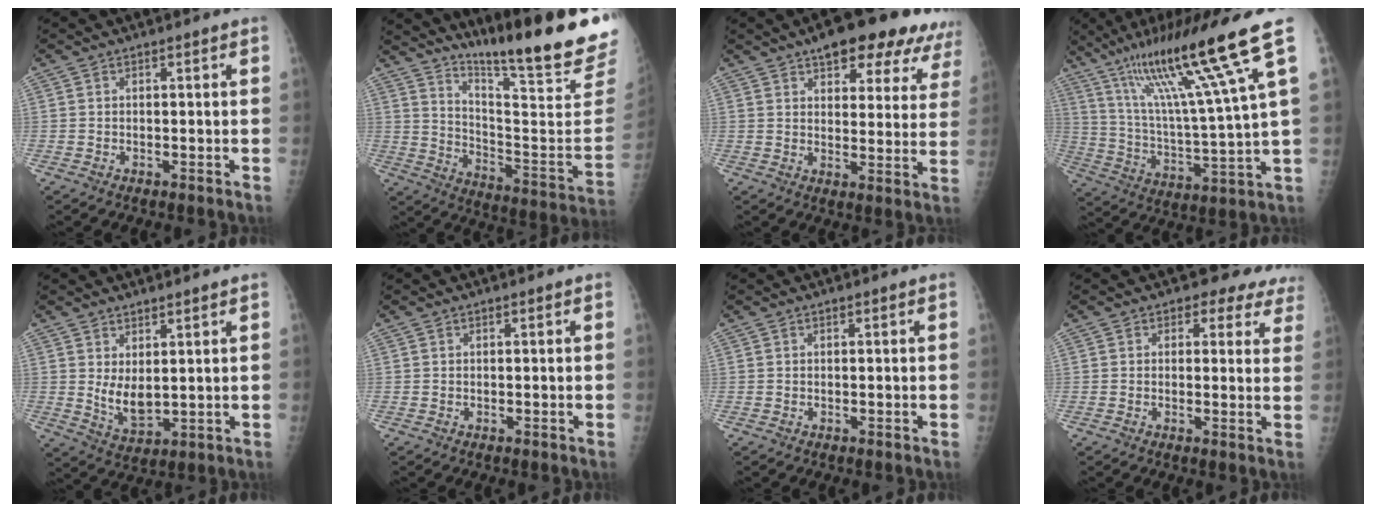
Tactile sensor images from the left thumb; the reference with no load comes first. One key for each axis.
{"total": 23.8, "fx": 18.7, "fy": 1.0, "fz": 14.6, "tx": -0.199, "ty": -0.145, "tz": 0.281}
{"total": 17.5, "fx": 12.1, "fy": 7.1, "fz": 10.5, "tx": -0.089, "ty": -0.028, "tz": 0.144}
{"total": 20.3, "fx": 11.9, "fy": 0.2, "fz": 16.5, "tx": -0.275, "ty": -0.044, "tz": 0.205}
{"total": 6.1, "fx": 2.1, "fy": 2.8, "fz": 5.1, "tx": -0.081, "ty": -0.031, "tz": 0.050}
{"total": 0.0}
{"total": 0.0}
{"total": 7.7, "fx": 6.1, "fy": 4.3, "fz": 1.8, "tx": 0.030, "ty": -0.019, "tz": 0.046}